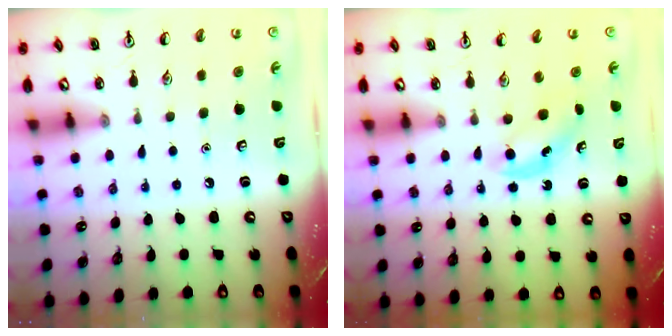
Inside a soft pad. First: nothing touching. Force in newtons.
{"total": 4.0, "press": 4.0, "slide": 0.8}